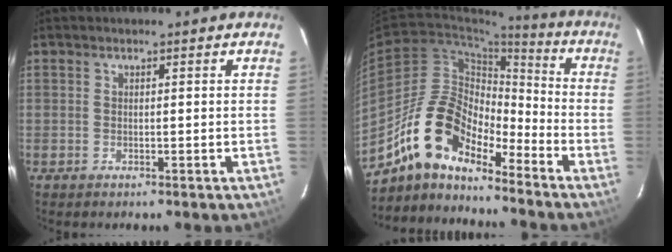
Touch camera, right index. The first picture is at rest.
{"total": 14.9, "force": [-11.9, 5.4, 7.3], "torque": [-0.131, 0.008, -0.230]}